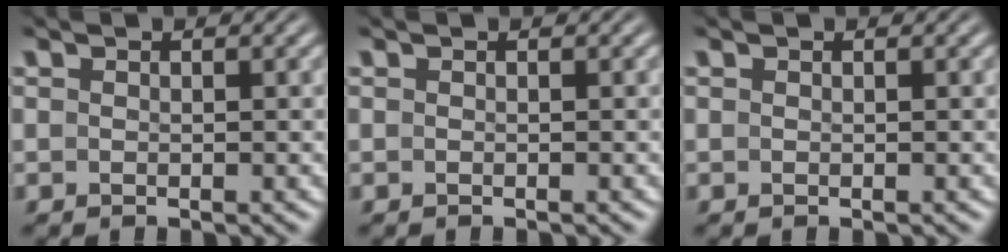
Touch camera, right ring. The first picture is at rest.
{"total": 0.0}
{"total": 0.0}